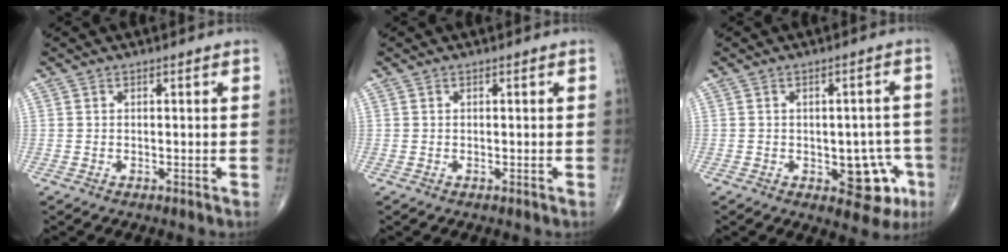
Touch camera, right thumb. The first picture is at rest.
{"total": 0.0}
{"total": 9.0, "force": [-3.1, 5.0, 6.8], "torque": [-0.045, 0.016, -0.031]}